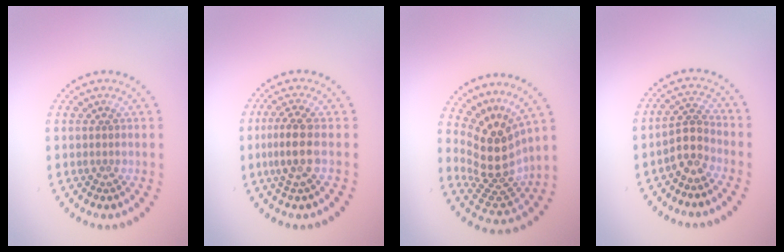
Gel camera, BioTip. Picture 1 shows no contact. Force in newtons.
{"total": 2.9, "press": 2.7, "slide": 1.2}
{"total": 5.0, "press": 3.6, "slide": 3.5}
{"total": 2.7, "press": 2.1, "slide": 1.8}